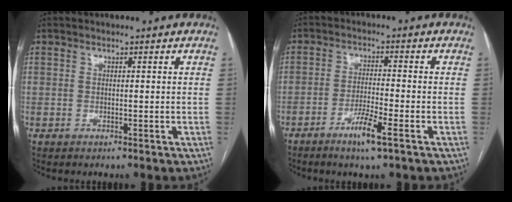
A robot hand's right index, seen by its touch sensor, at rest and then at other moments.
{"total": 5.3, "force": [-3.2, 0.0, 4.3], "torque": [-0.082, -0.008, -0.060]}